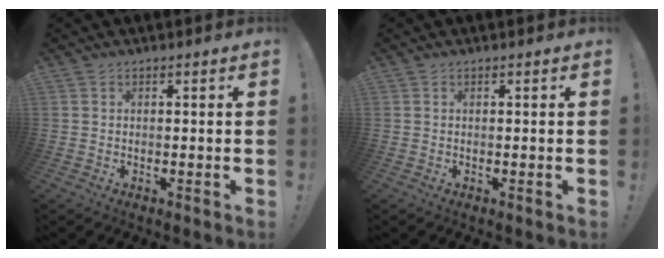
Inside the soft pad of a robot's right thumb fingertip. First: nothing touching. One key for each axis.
{"total": 0.0}